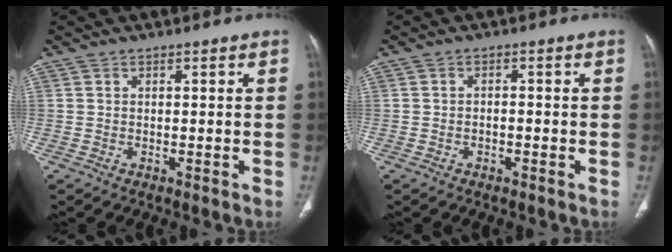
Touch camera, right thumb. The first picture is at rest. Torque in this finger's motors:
{"motor_torque": [-0.34, 0.11, -0.14, -0.12, -0.06]}